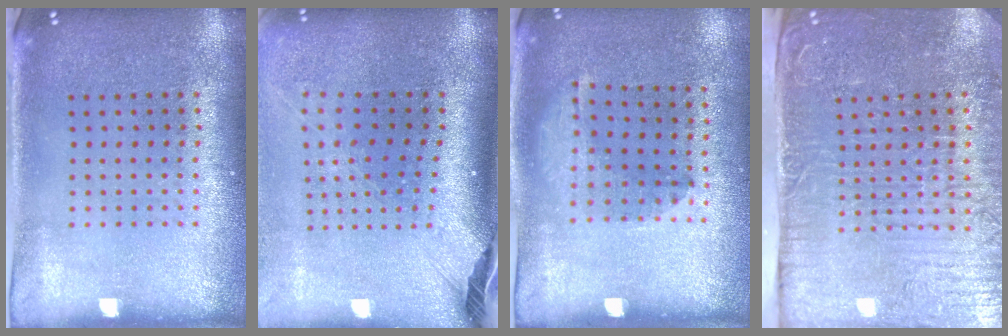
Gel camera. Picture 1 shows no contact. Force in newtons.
{"total": 2.7, "press": 2.0, "slide": 1.8}
{"total": 1.4, "press": 0.9, "slide": 1.0}
{"total": 5.5, "press": 4.6, "slide": 3.0}